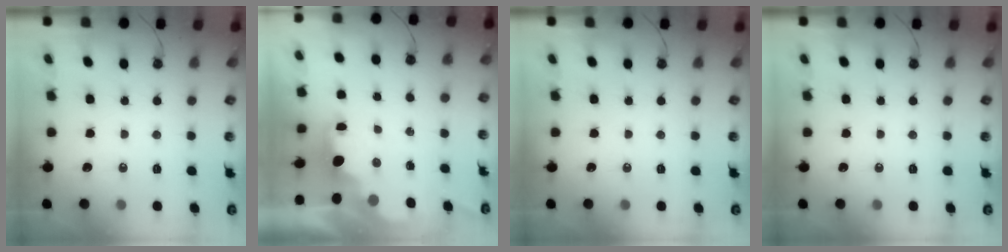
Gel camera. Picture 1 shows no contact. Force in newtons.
{"total": 1.9, "press": 1.7, "slide": 0.7}
{"total": 0.0}
{"total": 0.0}